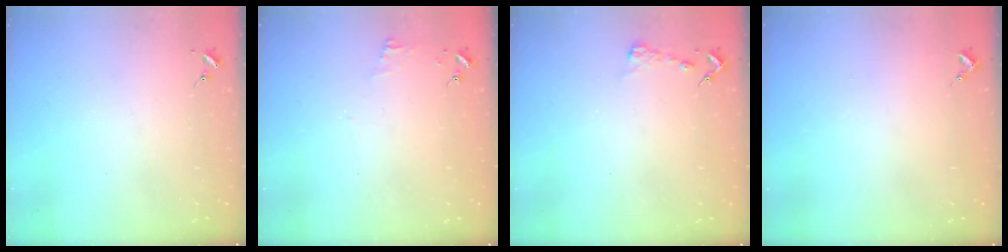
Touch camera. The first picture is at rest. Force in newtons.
{"total": 3.9, "press": 3.8, "slide": 0.4}
{"total": 3.1, "press": 3.1, "slide": 0.2}
{"total": 0.9, "press": 0.9, "slide": 0.1}